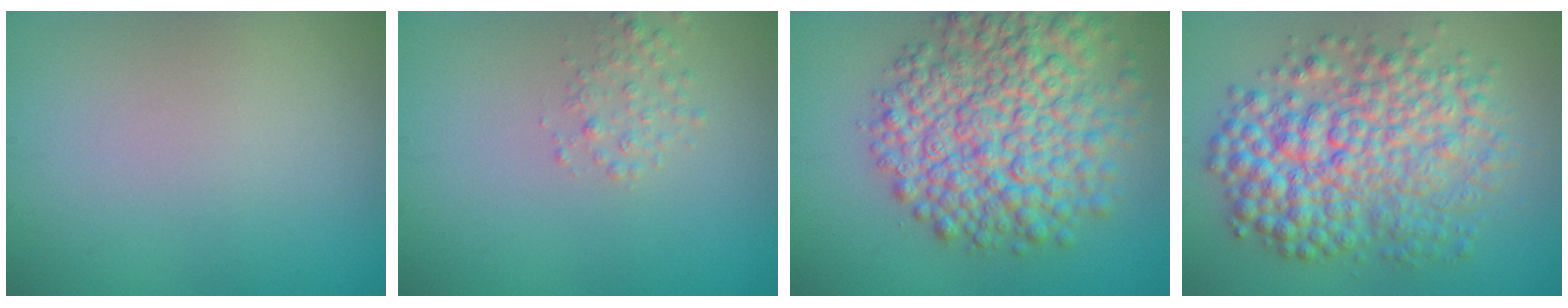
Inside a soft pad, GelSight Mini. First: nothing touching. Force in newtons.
{"total": 1.5, "press": 1.5, "slide": 0.1}
{"total": 9.9, "press": 9.9, "slide": 0.3}
{"total": 8.5, "press": 8.5, "slide": 0.0}